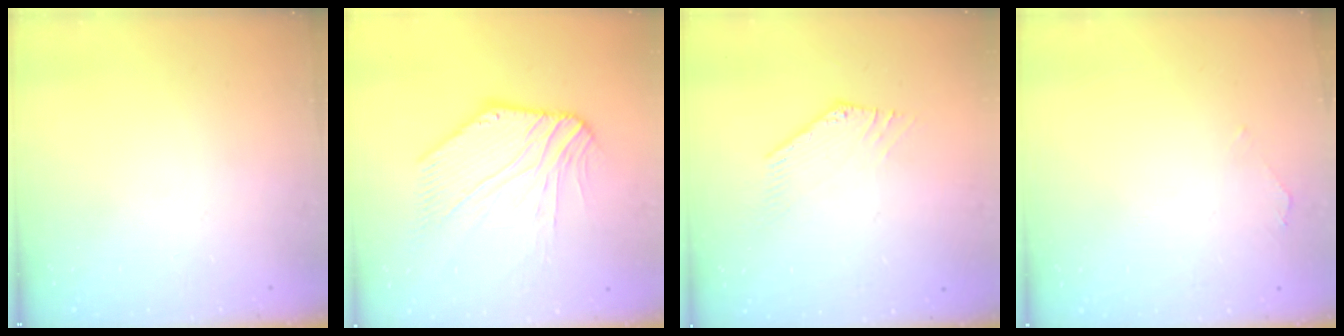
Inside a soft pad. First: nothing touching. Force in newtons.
{"total": 9.2, "press": 9.1, "slide": 1.3}
{"total": 0.9, "press": 0.8, "slide": 0.4}
{"total": 1.0, "press": 1.0, "slide": 0.2}